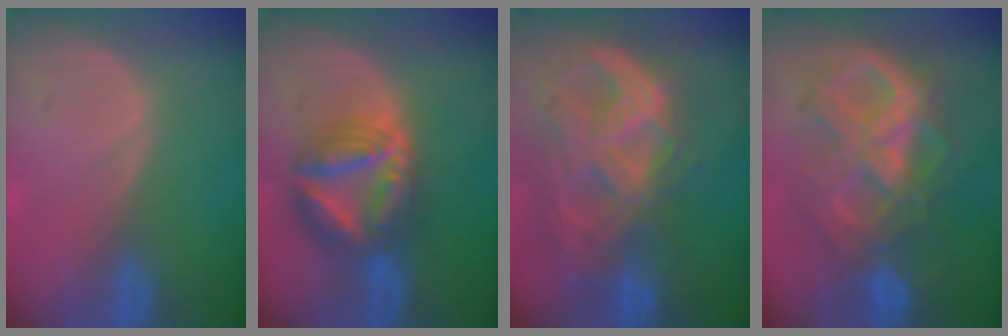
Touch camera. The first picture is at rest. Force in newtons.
{"total": 8.1, "press": 8.1, "slide": 0.8}
{"total": 11.3, "press": 9.6, "slide": 6.0}
{"total": 10.5, "press": 10.4, "slide": 1.1}